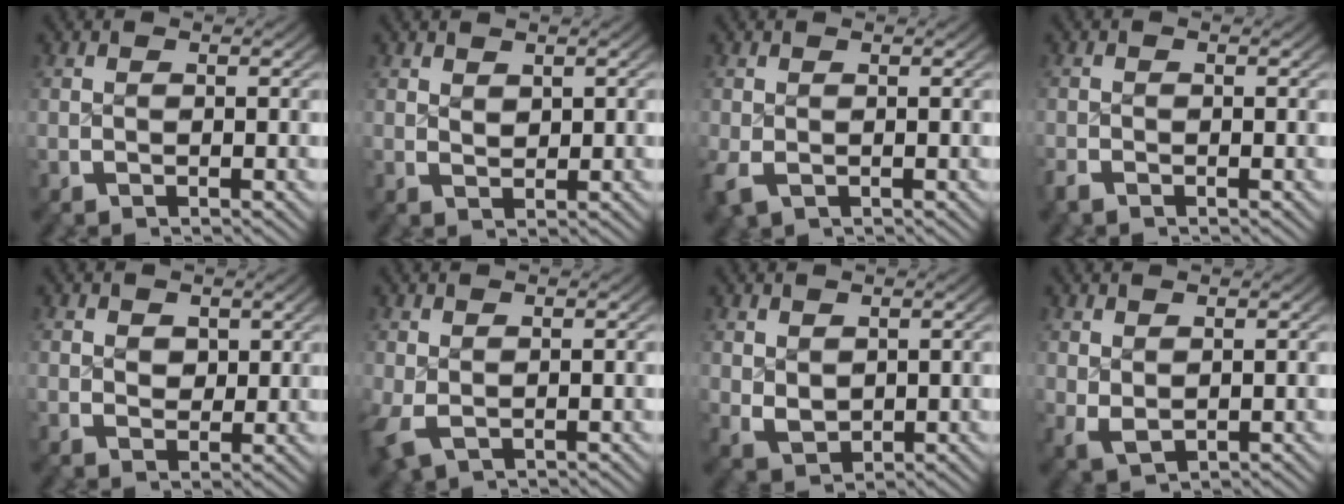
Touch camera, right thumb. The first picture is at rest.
{"total": 1.1, "force": [1.0, 0.4, 0.3], "torque": [0.003, -0.004, 0.026]}
{"total": 1.4, "force": [-0.5, 1.0, 0.8], "torque": [-0.020, -0.009, -0.001]}
{"total": 1.0, "force": [-1.0, 0.4, 0.1], "torque": [-0.002, -0.004, -0.022]}
{"total": 1.8, "force": [1.1, 1.2, 0.7], "torque": [-0.008, -0.019, 0.030]}
{"total": 1.4, "force": [-0.1, 0.9, 1.1], "torque": [-0.022, -0.007, 0.009]}
{"total": 2.5, "force": [0.6, 1.9, 1.6], "torque": [-0.028, -0.015, 0.027]}
{"total": 2.2, "force": [0.5, 1.5, 1.5], "torque": [-0.028, -0.013, 0.024]}